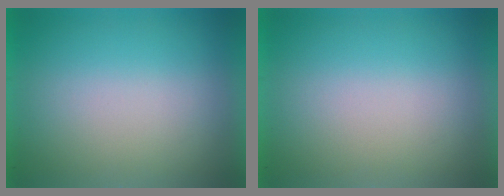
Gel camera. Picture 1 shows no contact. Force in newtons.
{"total": 0.0}